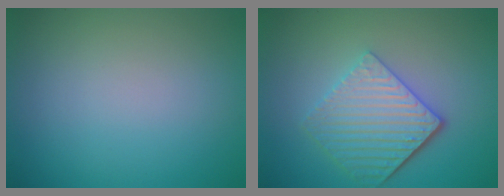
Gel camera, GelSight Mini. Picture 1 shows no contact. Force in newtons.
{"total": 5.0, "press": 4.0, "slide": 3.0}